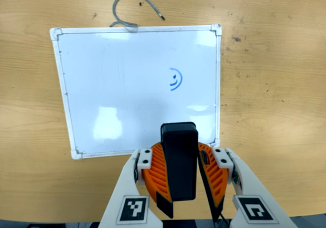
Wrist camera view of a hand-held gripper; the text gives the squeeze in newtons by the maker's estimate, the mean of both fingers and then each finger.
{"total": 10.0, "left": 9.3, "right": 10.6}